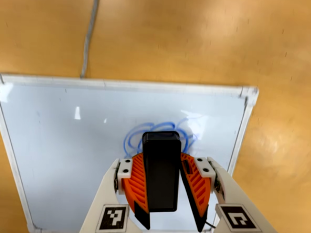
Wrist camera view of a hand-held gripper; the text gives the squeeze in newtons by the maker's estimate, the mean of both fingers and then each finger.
{"total": 10.2, "left": 10.9, "right": 9.5}